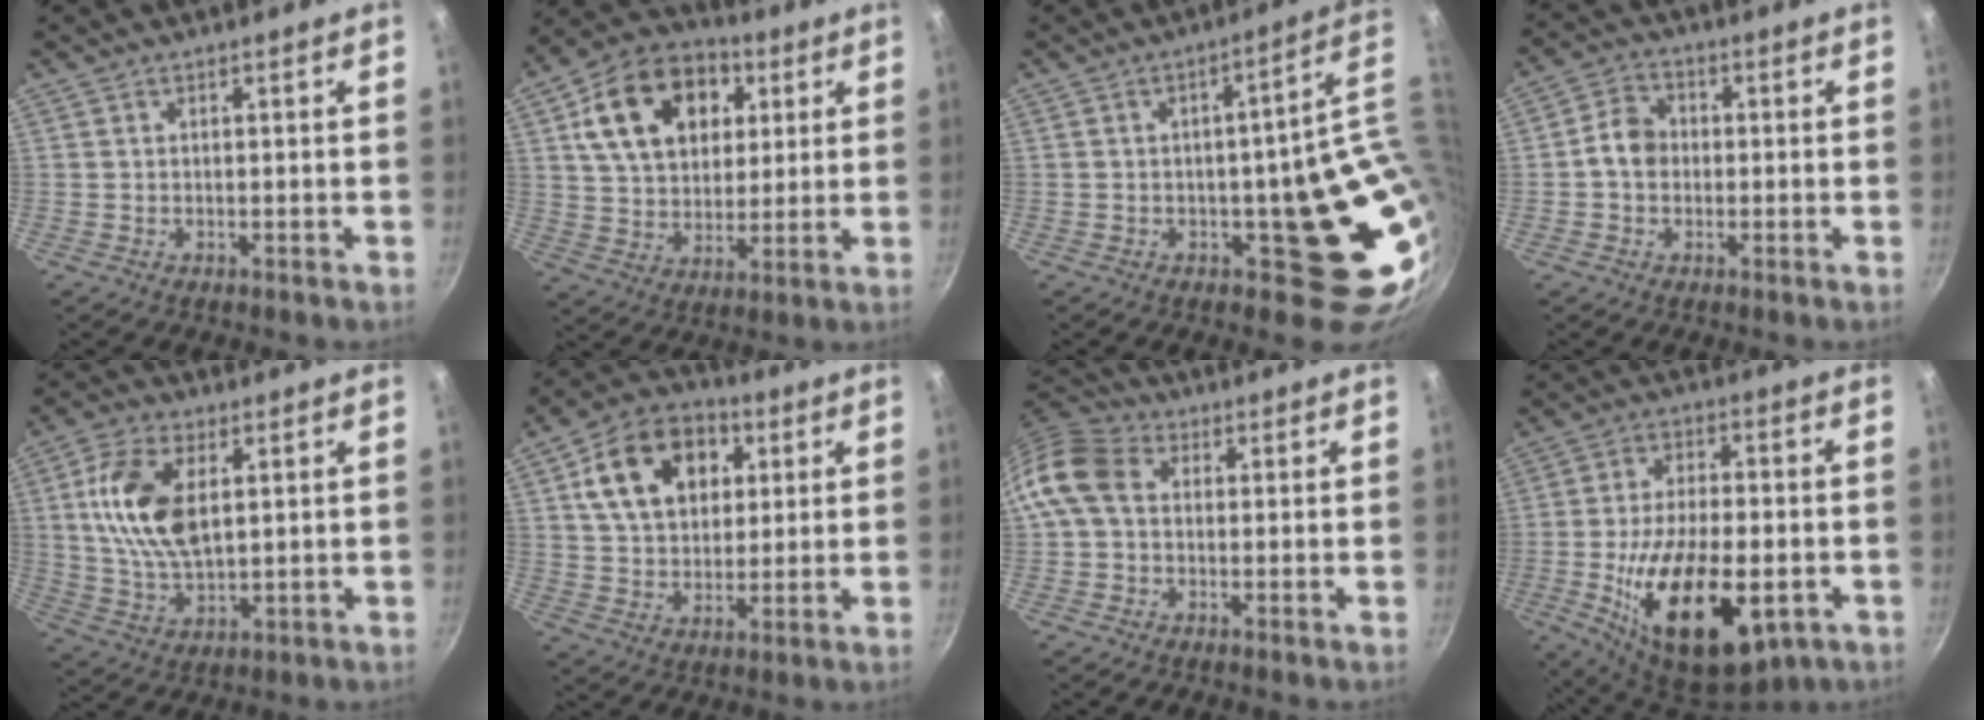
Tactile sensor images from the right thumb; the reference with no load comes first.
{"total": 19.8, "force": [6.4, 14.0, 12.3], "torque": [-0.182, 0.005, 0.102]}
{"total": 15.8, "force": [1.0, 6.6, 14.4], "torque": [-0.119, -0.006, 0.030]}
{"total": 5.6, "force": [-0.4, 4.6, 3.2], "torque": [-0.032, 0.019, -0.019]}
{"total": 13.7, "force": [3.1, 7.5, 11.0], "torque": [-0.203, -0.006, 0.060]}
{"total": 17.2, "force": [5.5, 12.2, 10.8], "torque": [-0.154, 0.007, 0.083]}
{"total": 9.4, "force": [0.9, 7.2, 5.9], "torque": [-0.098, 0.022, -0.004]}
{"total": 22.6, "force": [-6.4, 11.0, 18.7], "torque": [-0.307, 0.011, -0.094]}